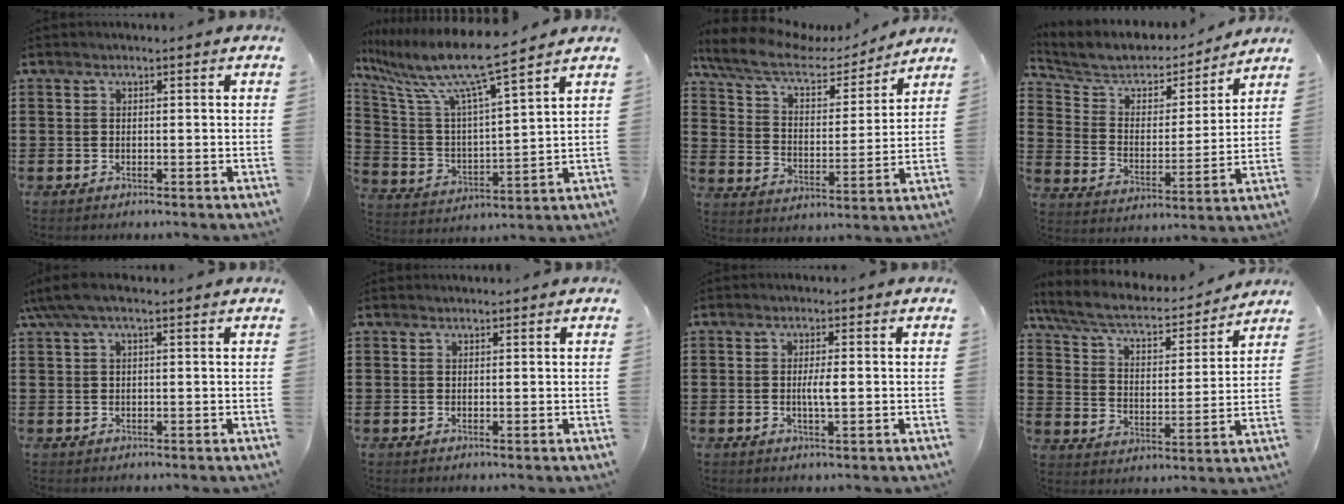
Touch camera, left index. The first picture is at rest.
{"total": 10.2, "force": [8.3, 0.1, 6.1], "torque": [-0.153, -0.054, 0.134]}
{"total": 9.3, "force": [7.4, 2.9, 4.9], "torque": [-0.123, -0.030, 0.127]}
{"total": 5.9, "force": [5.2, 2.3, 1.5], "torque": [-0.064, -0.037, 0.085]}
{"total": 3.2, "force": [1.6, 0.8, 2.7], "torque": [-0.063, 0.001, 0.026]}
{"total": 0.7, "force": [0.7, 0.2, 0.0], "torque": [-0.003, -0.001, 0.014]}
{"total": 2.6, "force": [0.0, 0.3, 2.5], "torque": [-0.048, -0.005, -0.002]}
{"total": 6.7, "force": [5.7, 1.5, 3.2], "torque": [-0.089, -0.036, 0.095]}